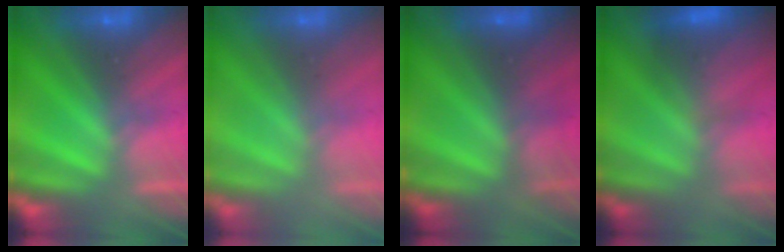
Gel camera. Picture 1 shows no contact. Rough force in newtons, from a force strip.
{"total": 2.8}
{"total": 2.4}
{"total": 3.3}